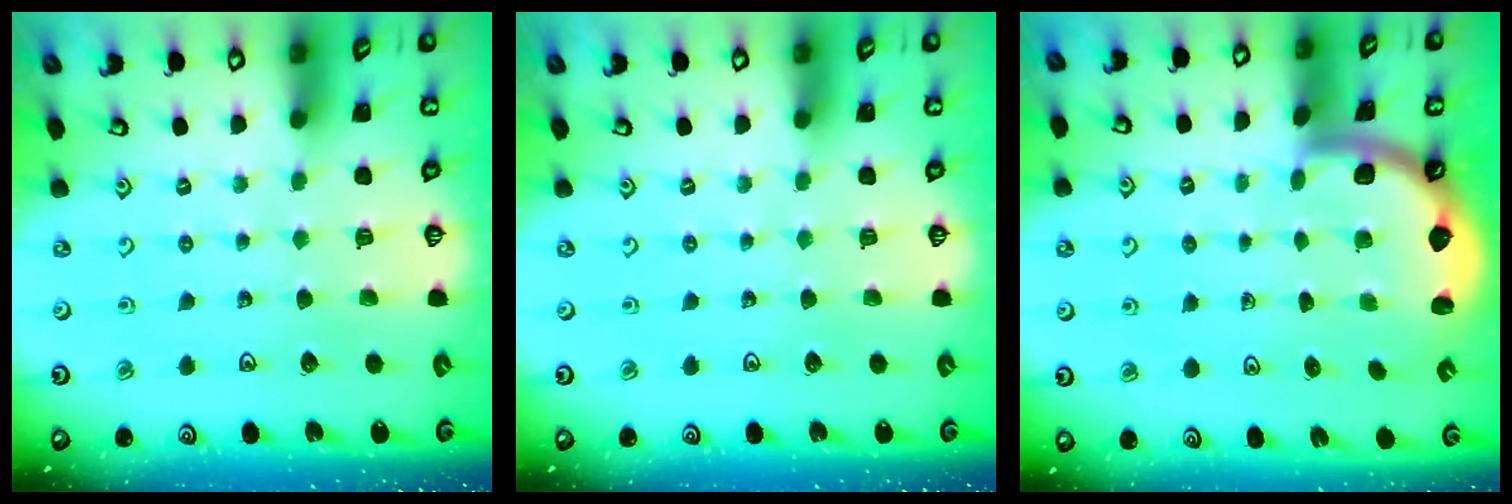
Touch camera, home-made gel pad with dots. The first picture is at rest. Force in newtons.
{"total": 0.0}
{"total": 2.0, "press": 2.0, "slide": 0.3}